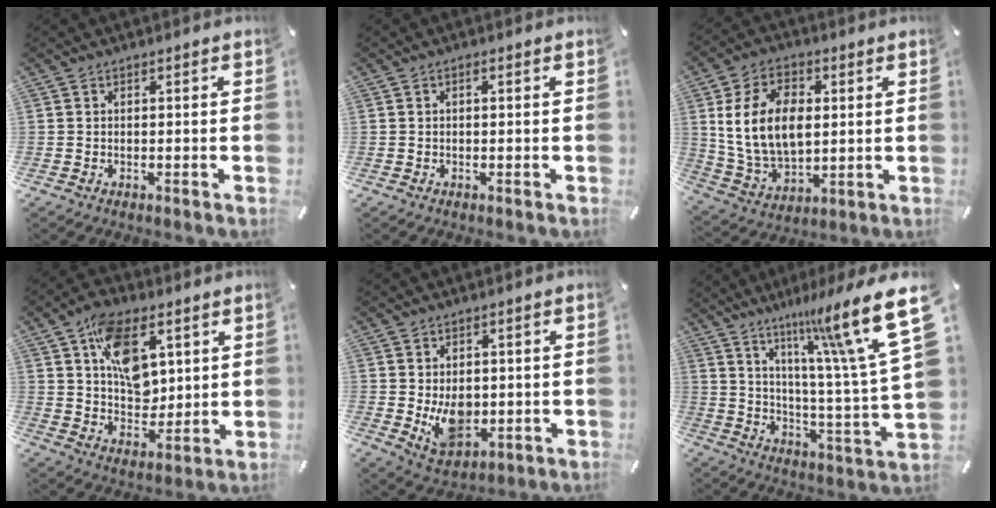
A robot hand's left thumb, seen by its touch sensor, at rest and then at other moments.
{"total": 0.8, "force": [0.1, 0.4, 0.6], "torque": [-0.012, 0.002, 0.000]}
{"total": 15.0, "force": [2.3, 10.7, 10.4], "torque": [-0.224, 0.009, 0.041]}
{"total": 14.3, "force": [5.5, 9.4, 9.2], "torque": [-0.145, -0.004, 0.104]}
{"total": 8.9, "force": [-0.6, 6.8, 5.8], "torque": [-0.079, -0.004, -0.006]}
{"total": 21.3, "force": [12.4, 3.6, 17.0], "torque": [-0.251, -0.083, 0.191]}